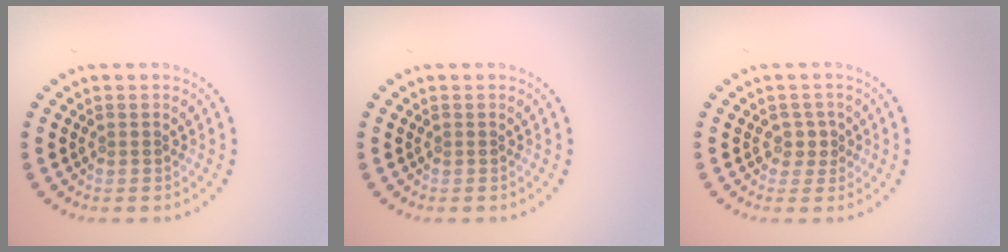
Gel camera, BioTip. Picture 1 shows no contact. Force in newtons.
{"total": 0.0}
{"total": 1.5, "press": 1.2, "slide": 0.9}